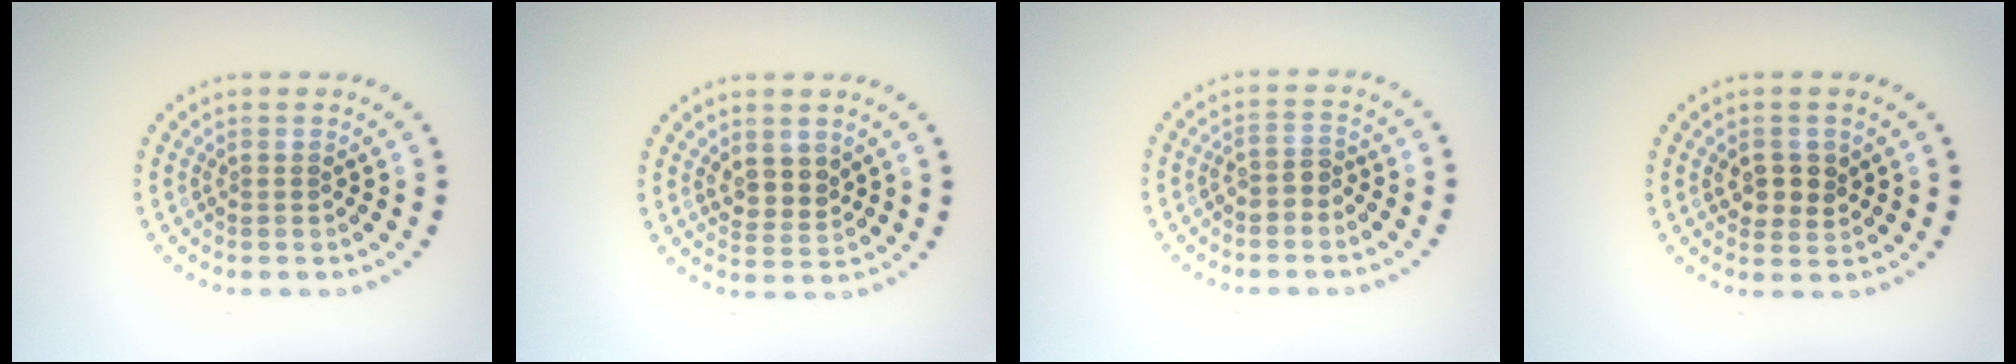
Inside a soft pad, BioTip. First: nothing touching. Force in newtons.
{"total": 2.4, "press": 2.1, "slide": 1.1}
{"total": 1.7, "press": 1.5, "slide": 0.8}
{"total": 2.5, "press": 2.4, "slide": 0.6}